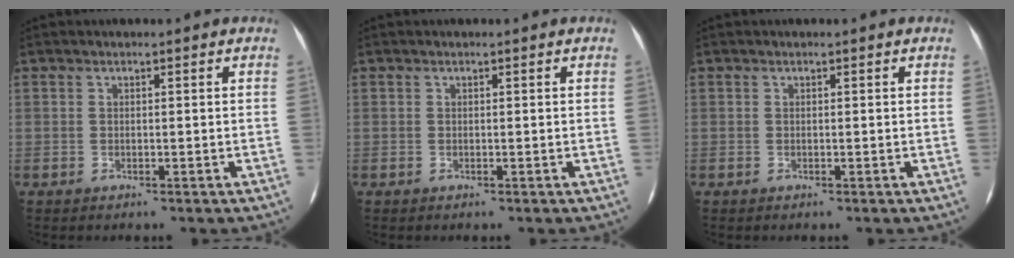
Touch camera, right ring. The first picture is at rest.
{"total": 0.0}
{"total": 0.0}